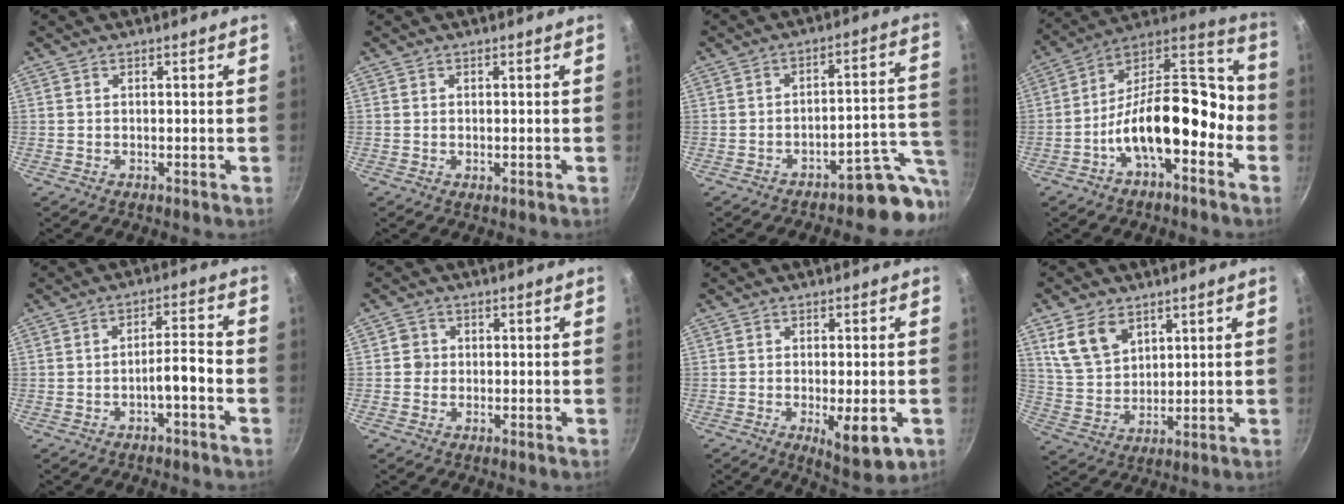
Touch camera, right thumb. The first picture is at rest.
{"total": 0.7, "force": [-0.1, 0.4, 0.6], "torque": [-0.012, -0.002, 0.001]}
{"total": 11.1, "force": [-8.4, 3.1, 6.5], "torque": [-0.029, 0.117, -0.117]}
{"total": 20.0, "force": [-5.6, 9.4, 16.8], "torque": [-0.250, 0.077, -0.095]}
{"total": 4.6, "force": [-2.0, 1.3, 4.0], "torque": [-0.063, 0.033, -0.031]}
{"total": 2.1, "force": [0.0, 2.1, 0.5], "torque": [0.004, 0.006, -0.002]}
{"total": 8.2, "force": [-2.5, 2.7, 7.3], "torque": [-0.101, -0.014, -0.029]}
{"total": 9.7, "force": [5.2, 6.2, 5.2], "torque": [-0.085, -0.019, 0.112]}